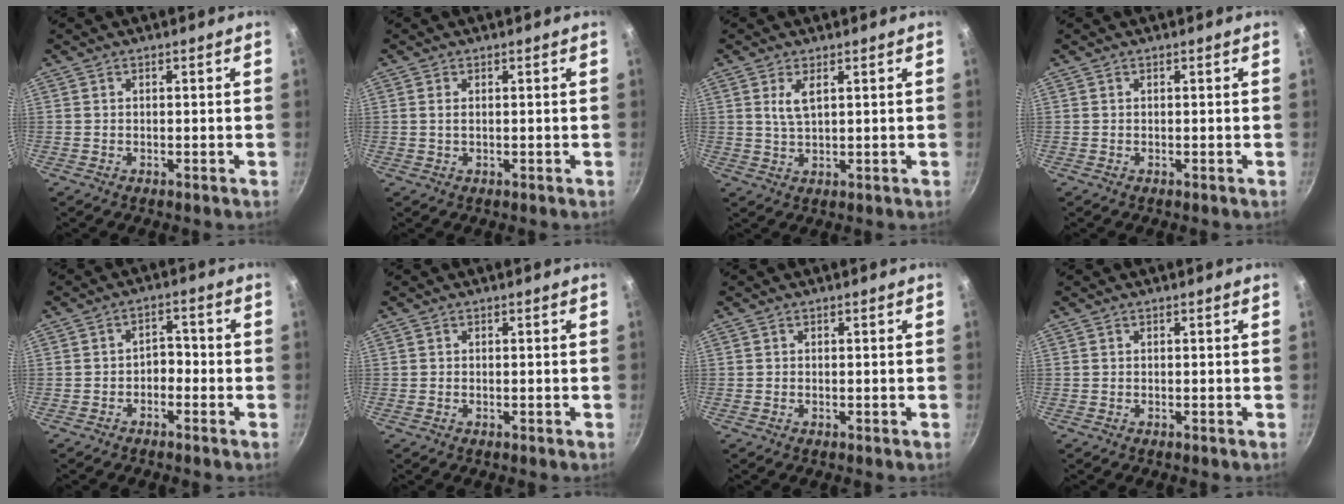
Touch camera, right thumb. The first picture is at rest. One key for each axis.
{"total": 1.2, "fx": 0.2, "fy": 0.7, "fz": 1.0, "tx": -0.020, "ty": 0.001, "tz": 0.003}
{"total": 3.7, "fx": 1.4, "fy": 1.4, "fz": 3.1, "tx": -0.061, "ty": -0.008, "tz": 0.030}
{"total": 0.0}
{"total": 3.3, "fx": -1.4, "fy": 2.2, "fz": 1.9, "tx": -0.006, "ty": 0.021, "tz": -0.028}
{"total": 0.0}
{"total": 0.0}
{"total": 0.0}